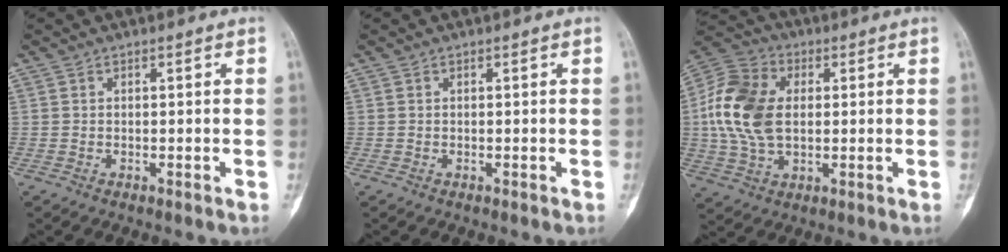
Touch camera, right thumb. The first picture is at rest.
{"total": 0.0}
{"total": 14.6, "force": [1.2, 9.7, 10.9], "torque": [-0.216, 0.015, 0.019]}